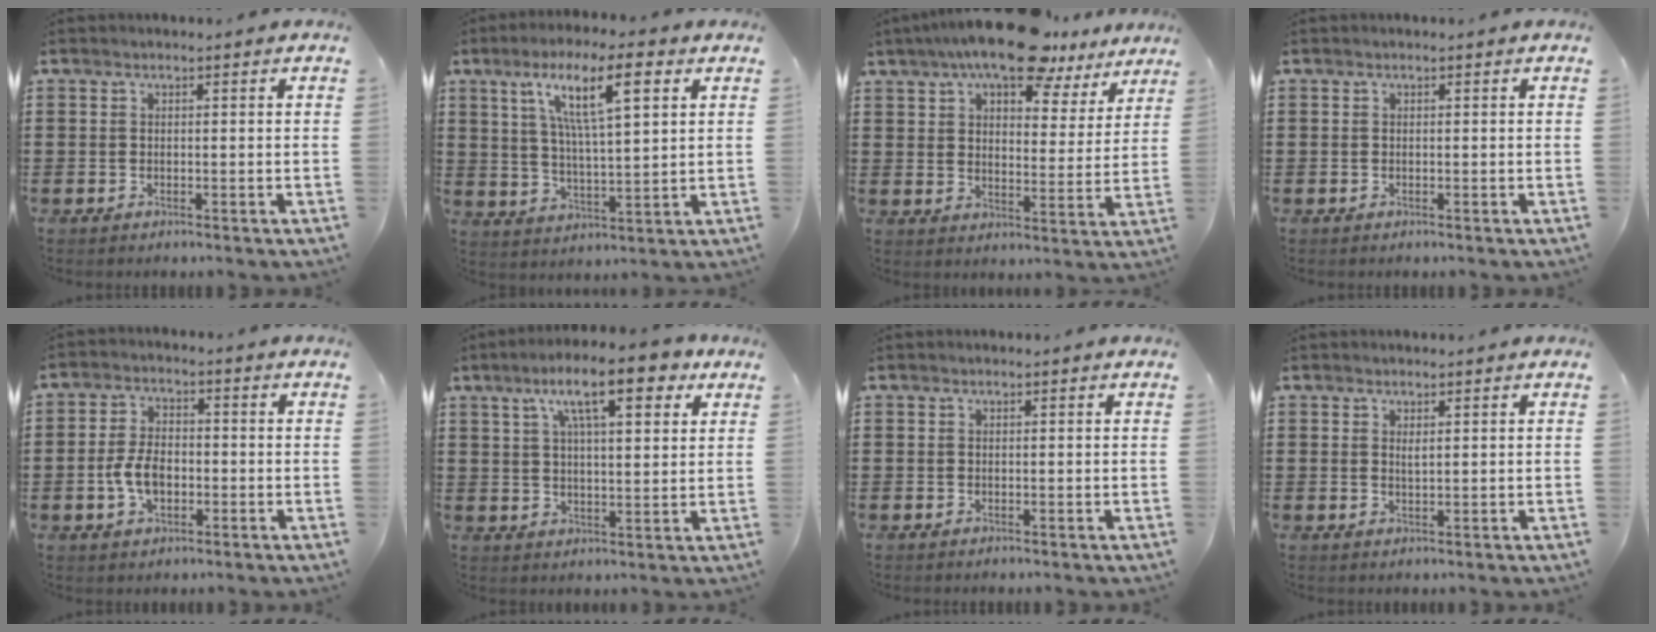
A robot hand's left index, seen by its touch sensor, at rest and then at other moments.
{"total": 12.1, "force": [6.0, 3.0, 10.1], "torque": [-0.193, 0.000, 0.097]}
{"total": 11.7, "force": [9.5, 2.8, 6.1], "torque": [-0.115, -0.036, 0.169]}
{"total": 0.0}
{"total": 5.7, "force": [-1.4, 3.3, 4.4], "torque": [-0.099, 0.003, -0.029]}
{"total": 11.1, "force": [6.3, 2.9, 8.7], "torque": [-0.150, -0.006, 0.101]}
{"total": 0.0}
{"total": 1.0, "force": [0.6, 0.1, 0.8], "torque": [-0.018, 0.000, 0.010]}